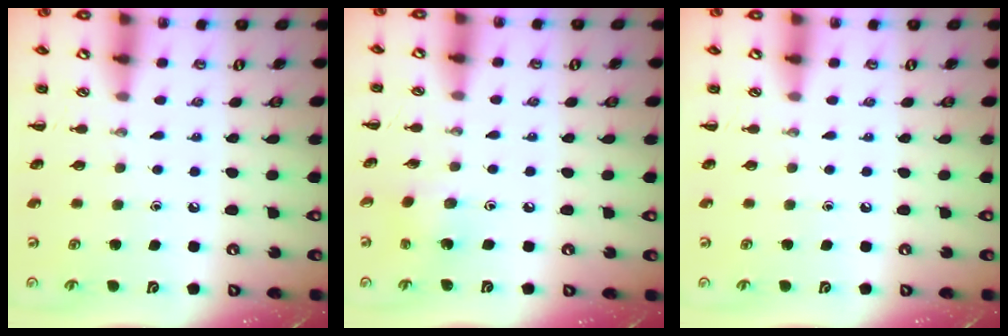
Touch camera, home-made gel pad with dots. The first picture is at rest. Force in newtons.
{"total": 1.5, "press": 1.4, "slide": 0.5}
{"total": 0.0}